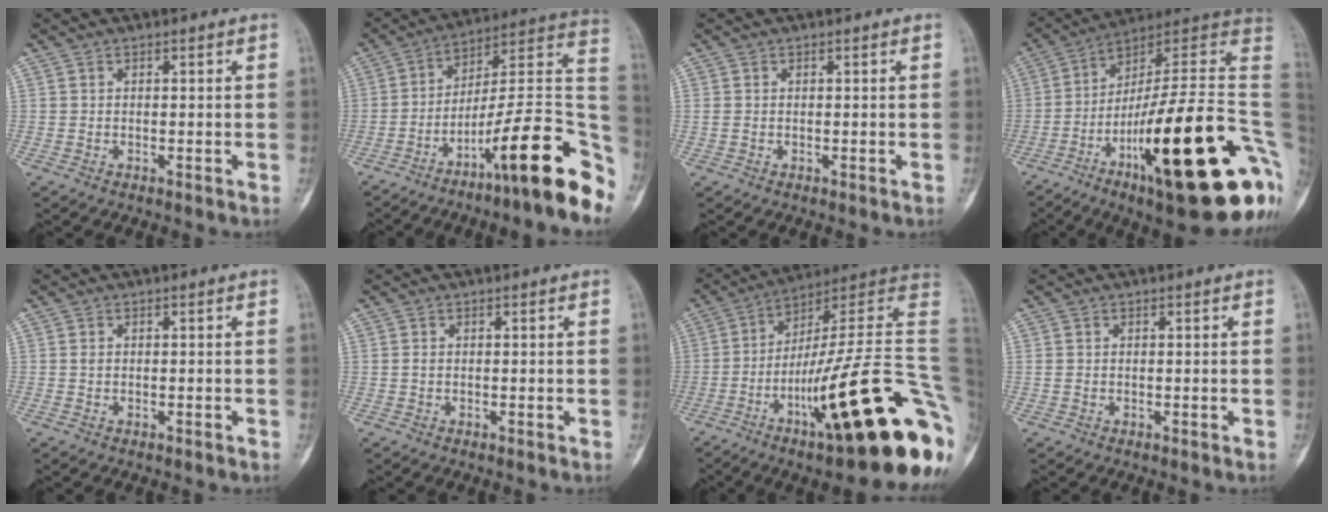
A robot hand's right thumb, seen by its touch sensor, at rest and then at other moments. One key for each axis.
{"total": 22.0, "fx": -11.3, "fy": 3.5, "fz": 18.5, "tx": -0.222, "ty": 0.077, "tz": -0.176}
{"total": 1.0, "fx": 0.0, "fy": 0.8, "fz": 0.6, "tx": -0.017, "ty": 0.001, "tz": 0.004}
{"total": 33.1, "fx": -8.0, "fy": 7.5, "fz": 31.2, "tx": -0.378, "ty": 0.061, "tz": -0.125}
{"total": 0.5, "fx": -0.1, "fy": 0.4, "fz": 0.4, "tx": -0.008, "ty": 0.002, "tz": -0.003}
{"total": 0.5, "fx": 0.0, "fy": 0.4, "fz": 0.4, "tx": -0.008, "ty": 0.001, "tz": -0.002}
{"total": 32.4, "fx": -8.9, "fy": 5.6, "fz": 30.6, "tx": -0.349, "ty": 0.066, "tz": -0.141}
{"total": 0.8, "fx": 0.0, "fy": 0.6, "fz": 0.4, "tx": -0.011, "ty": 0.002, "tz": 0.003}